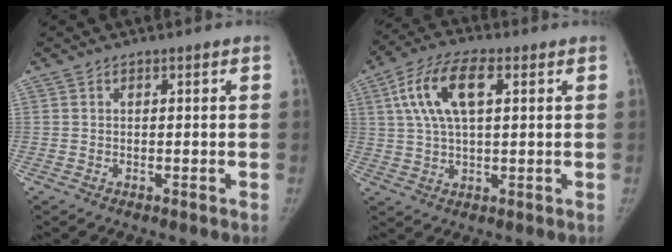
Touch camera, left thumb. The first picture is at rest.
{"total": 11.5, "force": [3.6, 5.0, 9.7], "torque": [-0.191, 0.010, 0.063]}